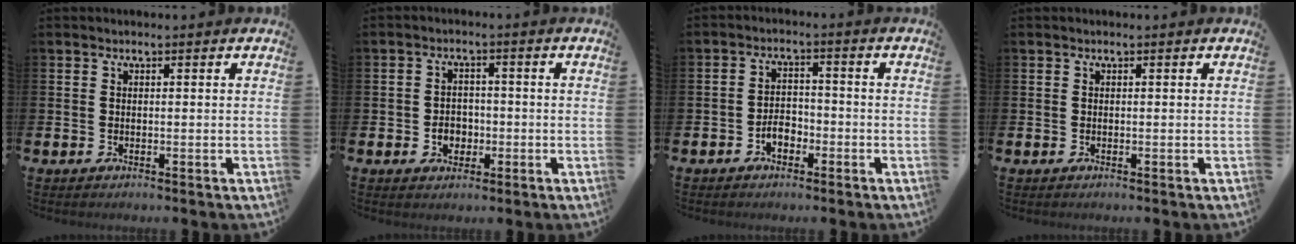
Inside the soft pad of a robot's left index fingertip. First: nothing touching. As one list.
[{"total": 3.0, "force": [-0.9, 2.5, 1.4], "torque": [-0.024, 0.001, -0.024]}, {"total": 3.0, "force": [-1.7, 1.9, 1.5], "torque": [-0.032, 0.006, -0.037]}, {"total": 0.0}]